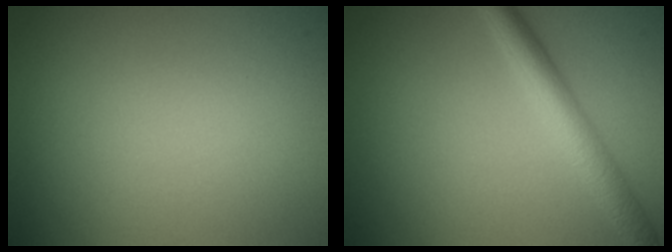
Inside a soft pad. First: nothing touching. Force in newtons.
{"total": 3.7, "press": 3.7, "slide": 0.2}